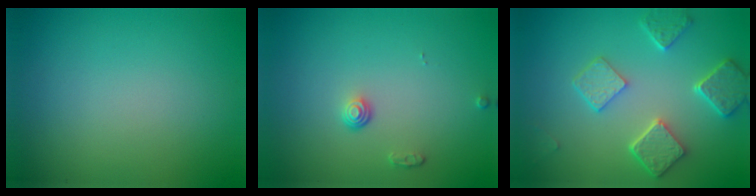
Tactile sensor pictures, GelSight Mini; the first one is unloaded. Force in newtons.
{"total": 1.1, "press": 0.8, "slide": 0.8}
{"total": 5.0, "press": 4.0, "slide": 3.0}